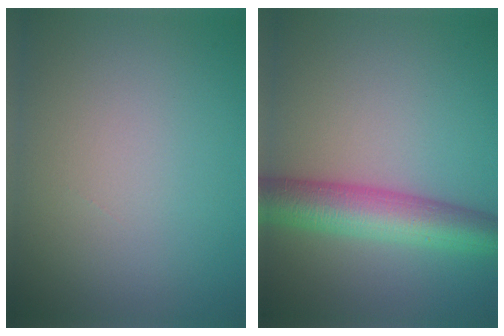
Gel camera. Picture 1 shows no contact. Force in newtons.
{"total": 6.5, "press": 6.5, "slide": 0.4}